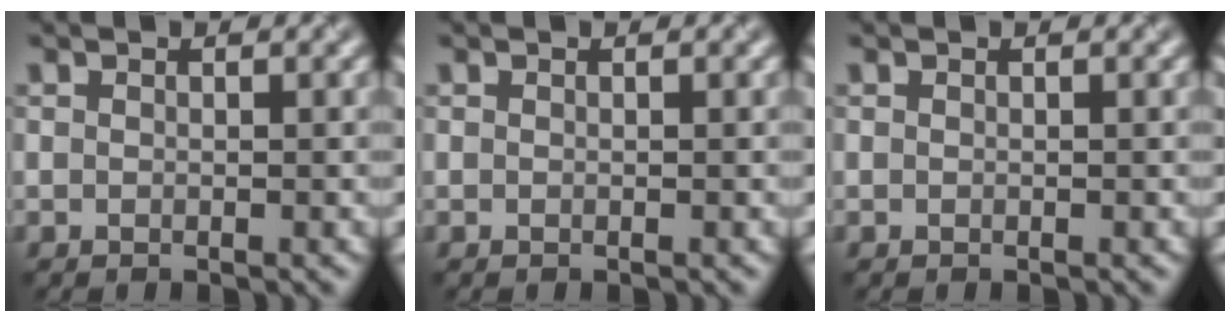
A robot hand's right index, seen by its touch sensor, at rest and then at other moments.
{"total": 0.0}
{"total": 0.0}